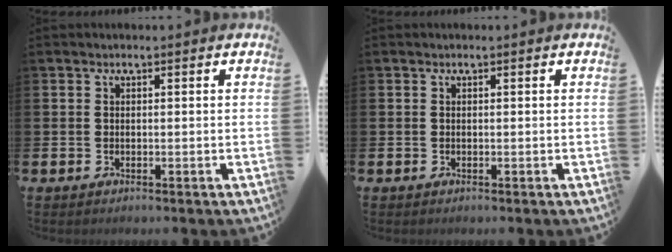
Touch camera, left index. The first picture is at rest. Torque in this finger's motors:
{"motor_torque": [0.00, 0.00, 0.00, 0.00]}